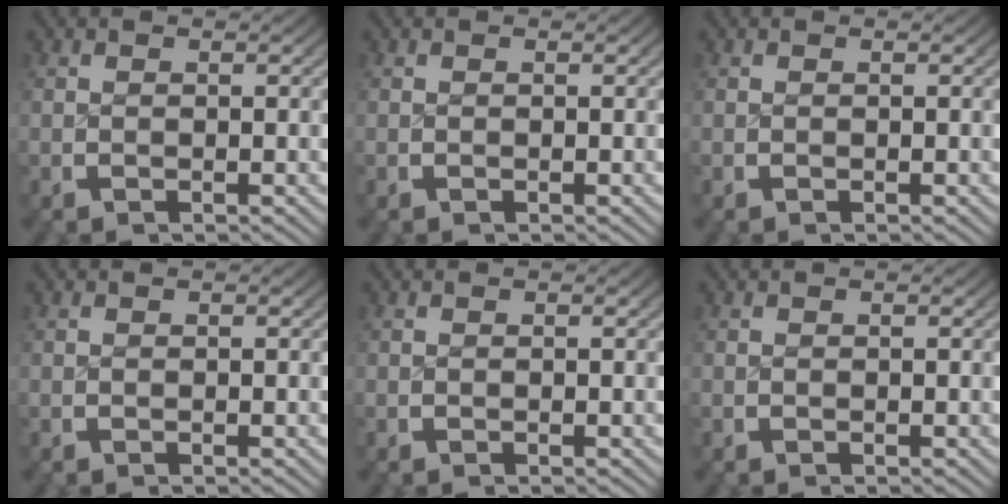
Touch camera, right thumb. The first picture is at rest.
{"total": 0.0}
{"total": 0.0}
{"total": 0.0}
{"total": 0.0}
{"total": 0.0}